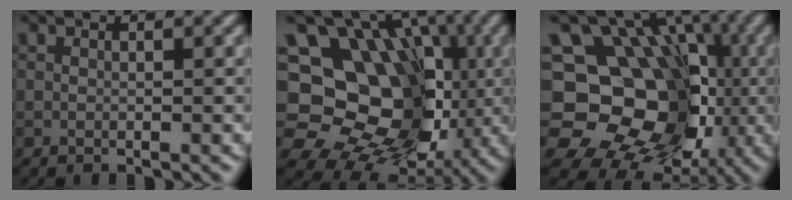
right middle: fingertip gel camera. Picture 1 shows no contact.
{"total": 16.8, "force": [-0.6, 13.9, 9.4], "torque": [-0.135, -0.002, -0.015]}
{"total": 16.2, "force": [-3.1, 13.3, 8.6], "torque": [-0.132, -0.005, -0.067]}